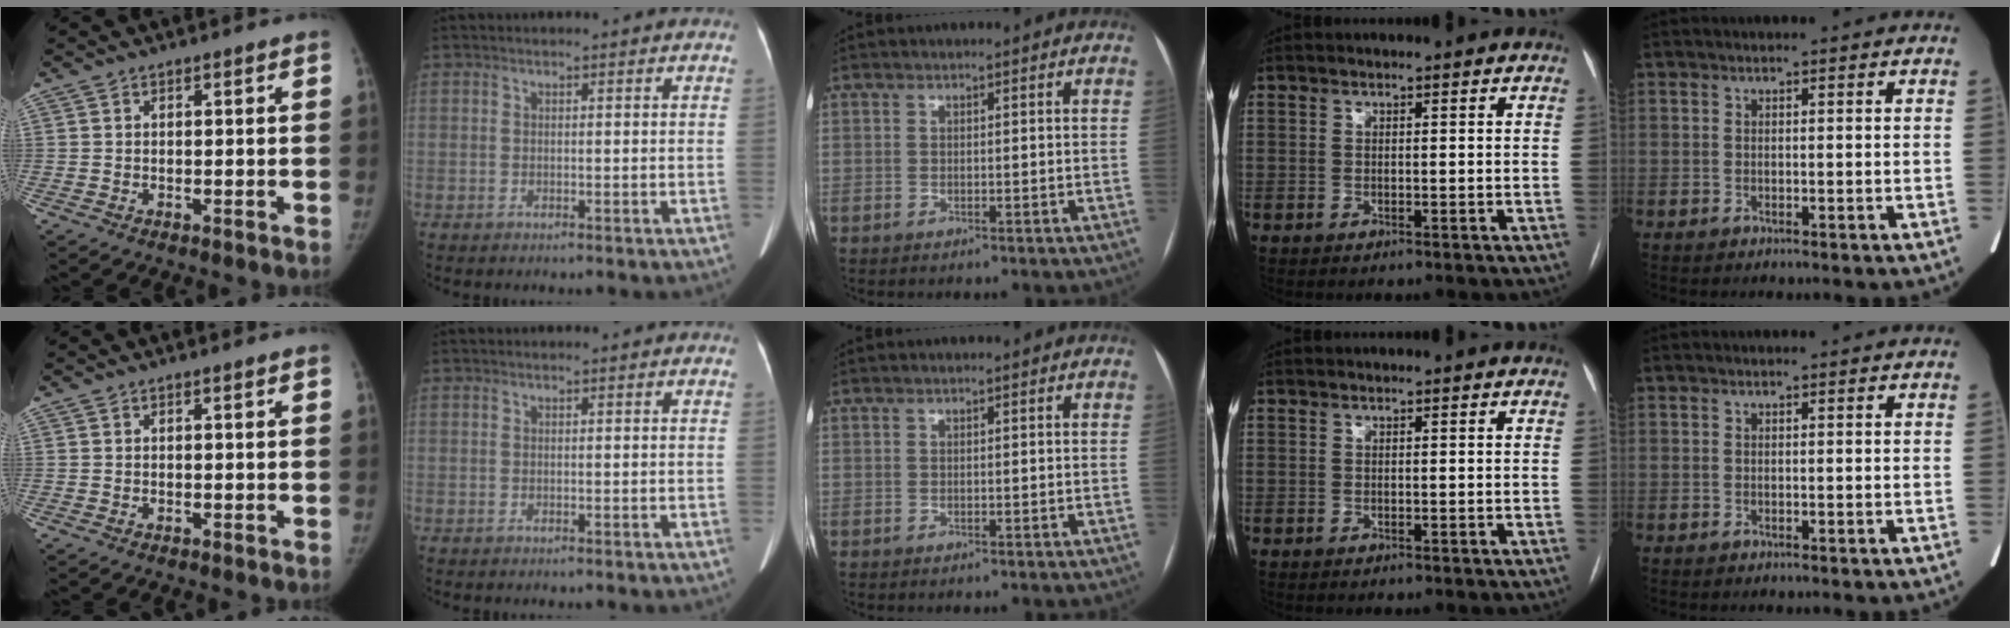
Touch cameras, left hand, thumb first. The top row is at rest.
{}